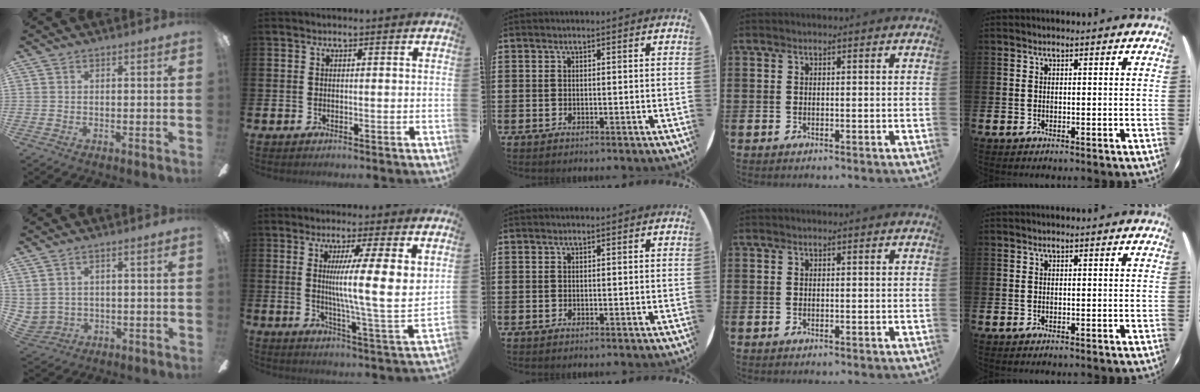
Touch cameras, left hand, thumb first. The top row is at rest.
{"thumb": {"total": 3.2, "force": [2.2, 2.4, 0.2], "torque": [-0.017, -0.010, 0.042]}, "index": {"total": 9.1, "force": [3.6, 0.1, 8.3], "torque": [-0.135, -0.040, 0.052]}}